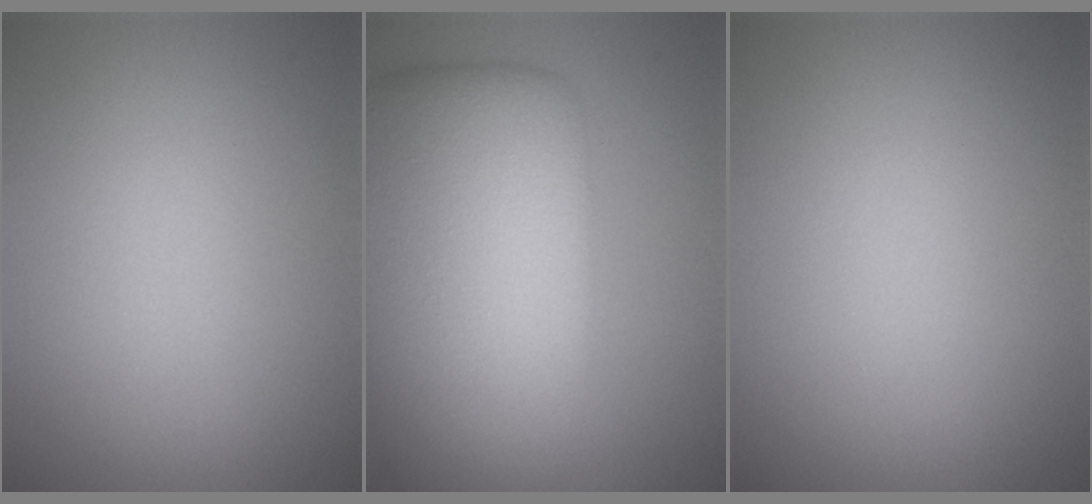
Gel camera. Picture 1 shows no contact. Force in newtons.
{"total": 12.8, "press": 12.8, "slide": 0.5}
{"total": 0.0}